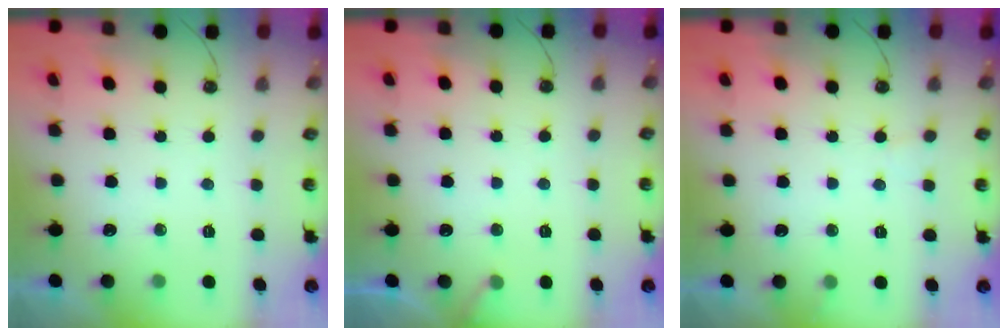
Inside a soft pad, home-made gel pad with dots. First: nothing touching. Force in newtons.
{"total": 4.6, "press": 4.6, "slide": 0.4}
{"total": 4.9, "press": 4.8, "slide": 0.3}